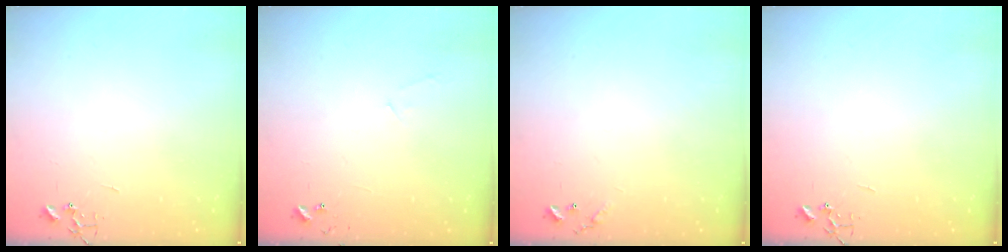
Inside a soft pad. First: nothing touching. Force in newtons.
{"total": 5.4, "press": 5.4, "slide": 0.4}
{"total": 6.6, "press": 6.6, "slide": 0.5}
{"total": 0.0}